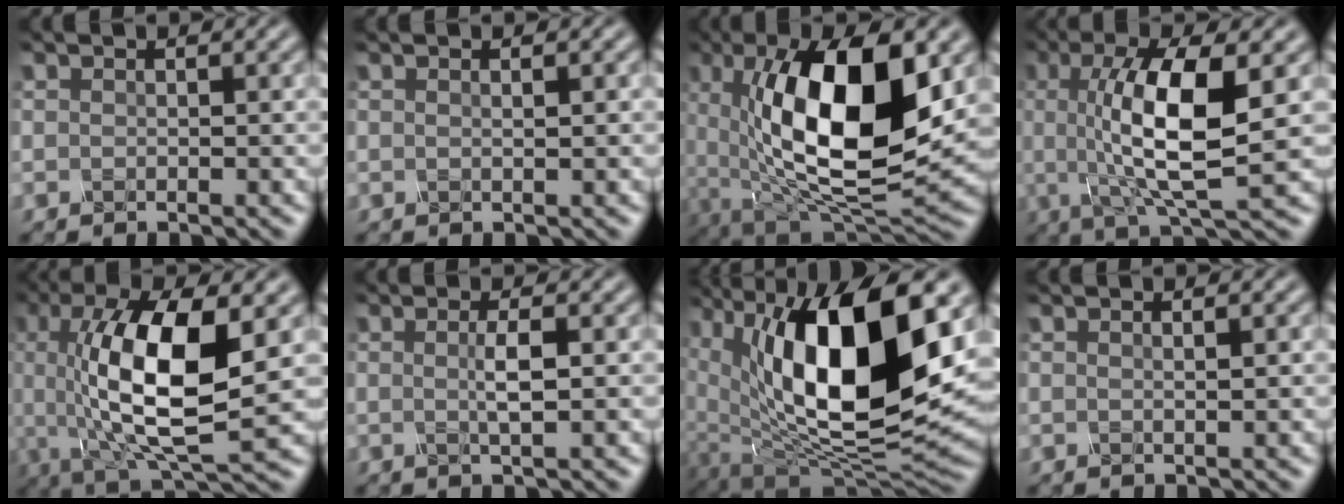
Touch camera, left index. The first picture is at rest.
{"total": 1.5, "force": [0.4, 0.6, 1.3], "torque": [-0.008, 0.001, -0.007]}
{"total": 14.0, "force": [1.8, 5.8, 12.6], "torque": [-0.197, -0.011, 0.029]}
{"total": 9.3, "force": [0.5, 2.8, 8.9], "torque": [-0.148, -0.003, 0.010]}
{"total": 11.4, "force": [0.4, 4.0, 10.6], "torque": [-0.193, -0.001, 0.009]}
{"total": 2.0, "force": [-0.1, 0.4, 2.0], "torque": [-0.037, 0.003, -0.005]}
{"total": 16.5, "force": [3.8, 7.6, 14.1], "torque": [-0.237, -0.008, 0.066]}
{"total": 1.8, "force": [0.5, 0.7, 1.6], "torque": [-0.010, 0.002, -0.009]}